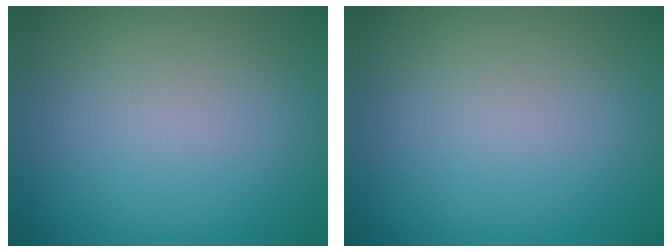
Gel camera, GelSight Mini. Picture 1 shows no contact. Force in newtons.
{"total": 0.0}